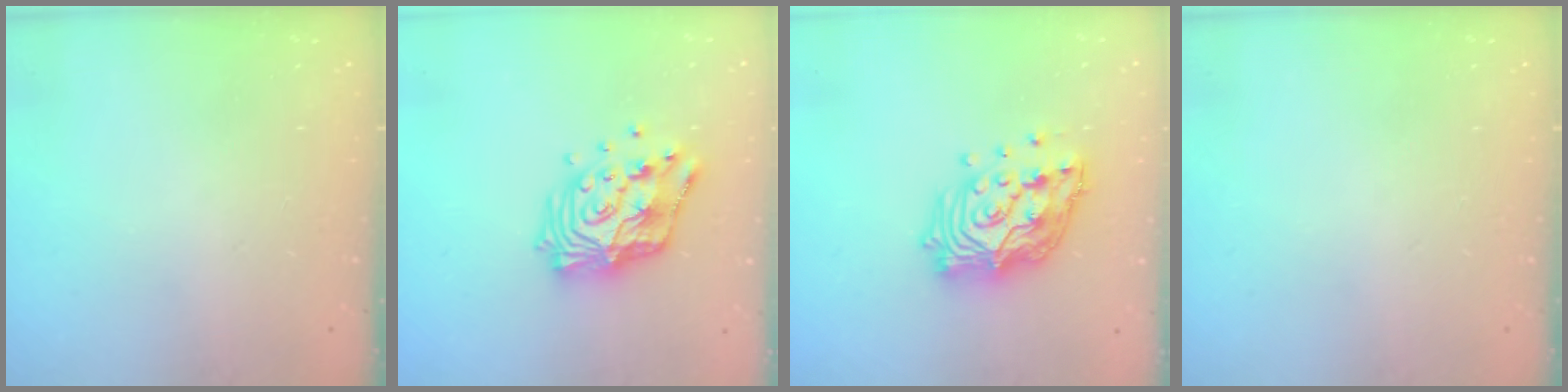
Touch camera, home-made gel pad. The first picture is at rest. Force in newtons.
{"total": 15.7, "press": 15.7, "slide": 1.4}
{"total": 17.4, "press": 17.1, "slide": 3.2}
{"total": 0.0}